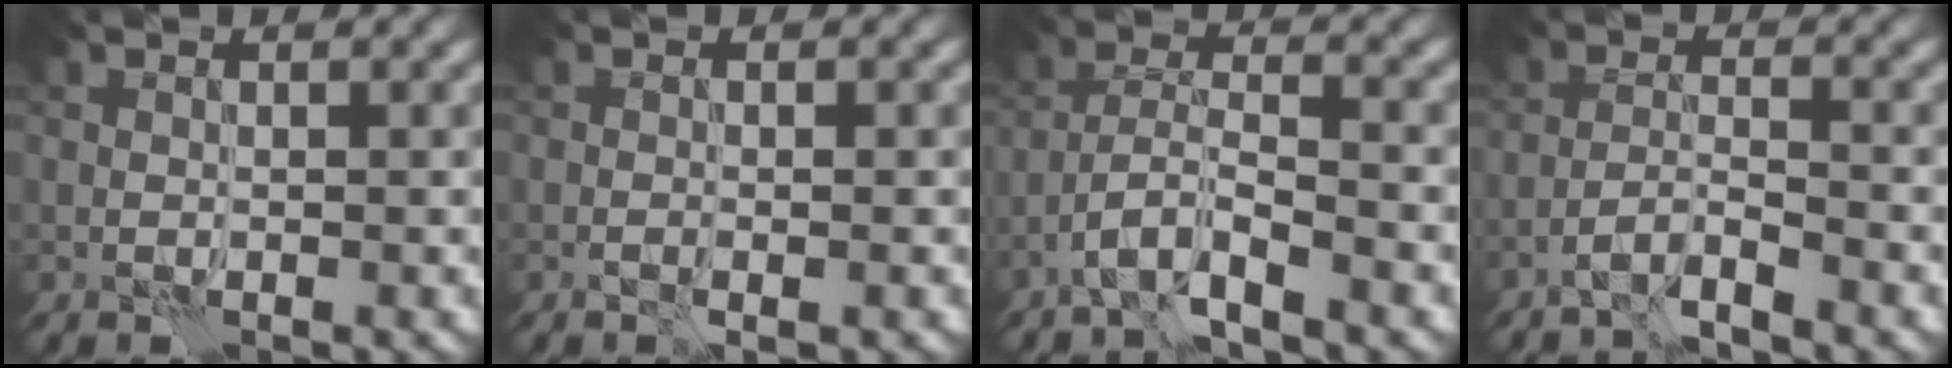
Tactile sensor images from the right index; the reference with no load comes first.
{"total": 1.1, "force": [-0.5, 0.0, 0.9], "torque": [-0.015, 0.001, -0.010]}
{"total": 4.5, "force": [-3.1, 1.0, 3.1], "torque": [-0.058, 0.004, -0.067]}
{"total": 2.9, "force": [-2.4, 0.2, 1.7], "torque": [-0.030, 0.007, -0.053]}